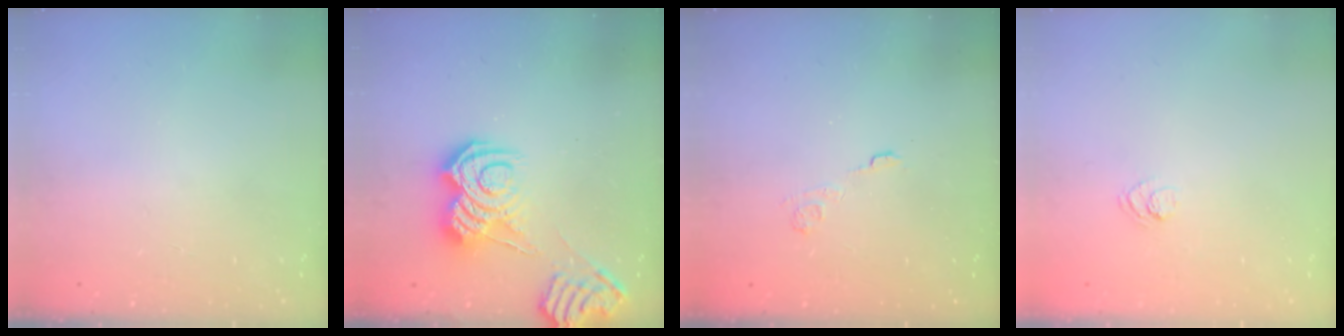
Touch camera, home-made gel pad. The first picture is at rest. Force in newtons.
{"total": 12.0, "press": 12.0, "slide": 1.4}
{"total": 2.5, "press": 2.1, "slide": 1.4}
{"total": 3.3, "press": 3.1, "slide": 1.1}